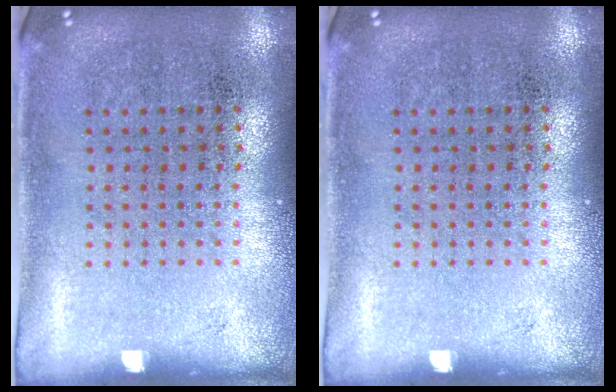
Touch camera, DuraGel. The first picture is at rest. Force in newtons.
{"total": 0.0}